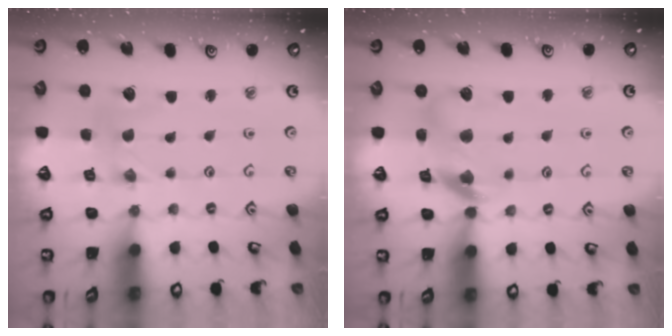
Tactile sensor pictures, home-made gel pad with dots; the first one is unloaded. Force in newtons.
{"total": 12.0, "press": 11.9, "slide": 1.6}